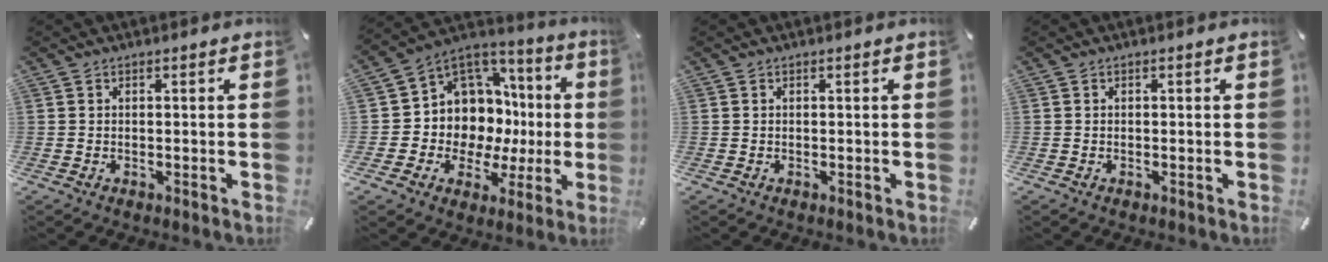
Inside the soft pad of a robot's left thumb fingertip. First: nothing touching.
{"total": 9.6, "force": [1.7, 9.4, 1.2], "torque": [-0.020, -0.060, 0.052]}
{"total": 0.0}
{"total": 0.0}